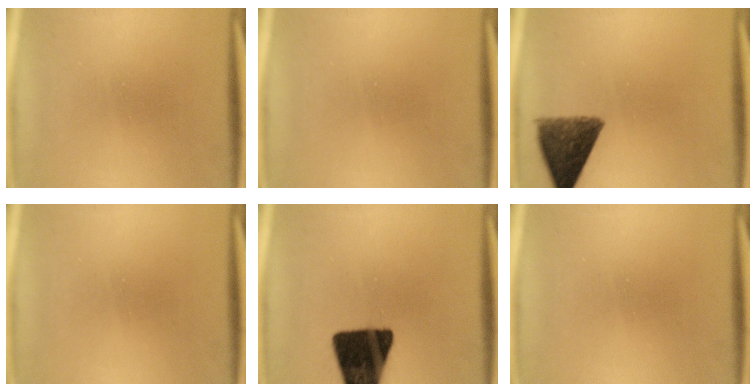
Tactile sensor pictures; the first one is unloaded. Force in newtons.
{"total": 0.0}
{"total": 10.0}
{"total": 0.0}
{"total": 18.0}
{"total": 0.0}